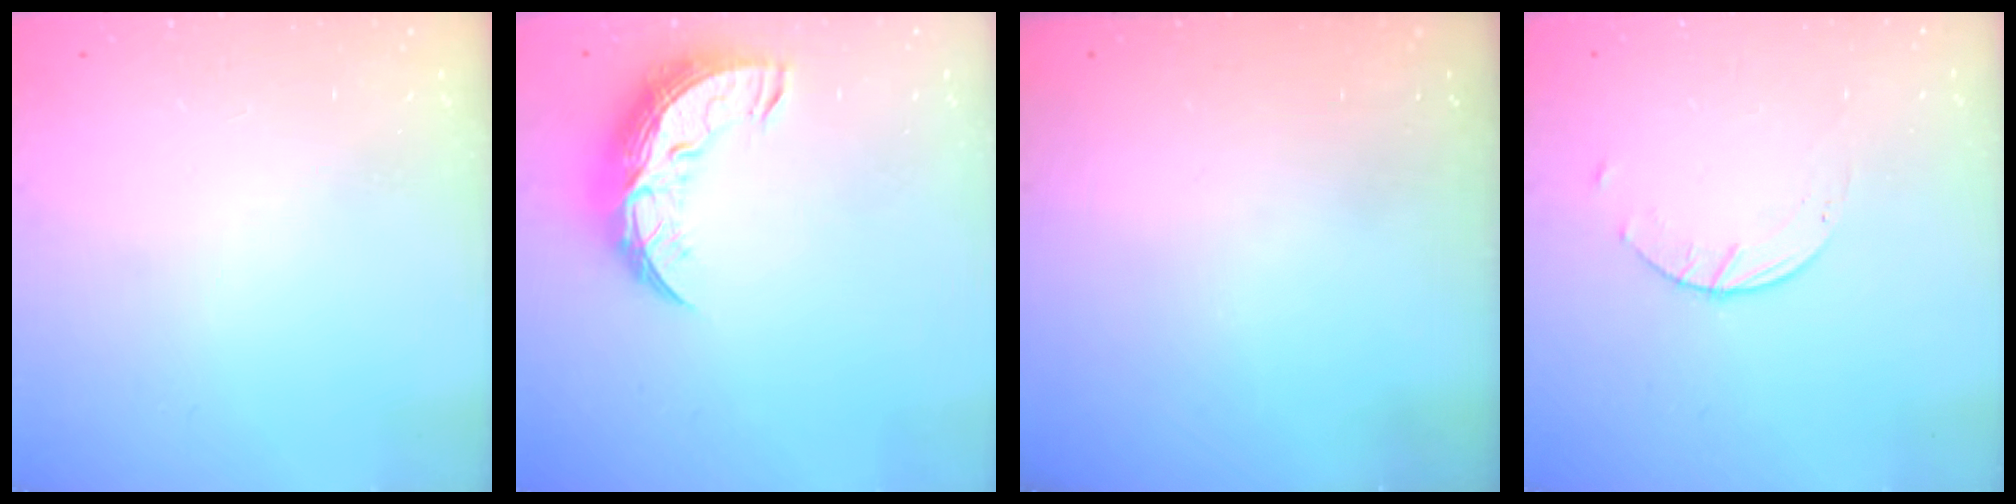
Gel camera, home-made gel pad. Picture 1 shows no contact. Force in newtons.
{"total": 11.5, "press": 11.4, "slide": 0.7}
{"total": 0.0}
{"total": 2.0, "press": 2.0, "slide": 0.3}